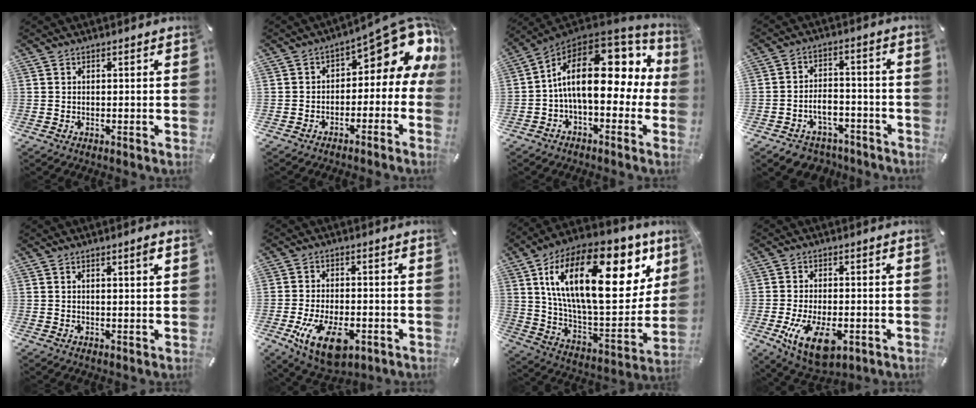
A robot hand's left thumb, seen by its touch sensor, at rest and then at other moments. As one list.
[{"total": 10.7, "force": [4.8, 5.2, 8.0], "torque": [-0.092, -0.048, 0.073]}, {"total": 20.8, "force": [3.5, 10.7, 17.5], "torque": [-0.312, -0.025, 0.060]}, {"total": 7.2, "force": [-3.6, 5.4, 3.1], "torque": [-0.054, 0.029, -0.062]}, {"total": 1.8, "force": [0.8, 0.2, 1.6], "torque": [-0.032, 0.000, 0.013]}, {"total": 12.8, "force": [-4.9, 7.4, 9.3], "torque": [-0.178, 0.000, -0.087]}, {"total": 30.2, "force": [12.2, 13.7, 24.0], "torque": [-0.393, -0.068, 0.209]}, {"total": 12.0, "force": [-4.0, 6.9, 9.0], "torque": [-0.177, -0.006, -0.070]}]